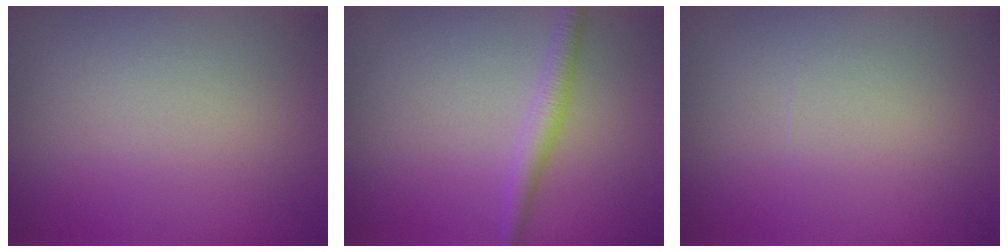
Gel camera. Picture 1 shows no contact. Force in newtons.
{"total": 2.0, "press": 2.0, "slide": 0.1}
{"total": 0.0}